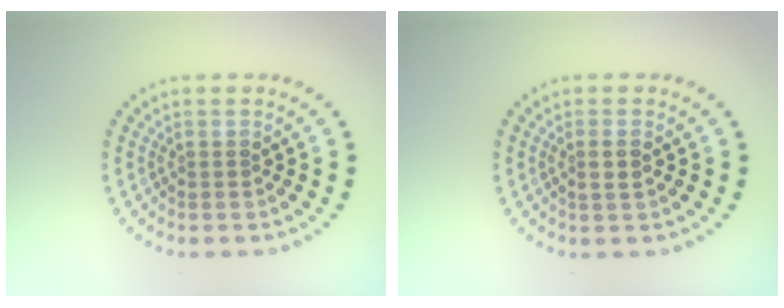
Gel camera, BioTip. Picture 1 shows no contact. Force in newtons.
{"total": 1.2, "press": 1.0, "slide": 0.5}